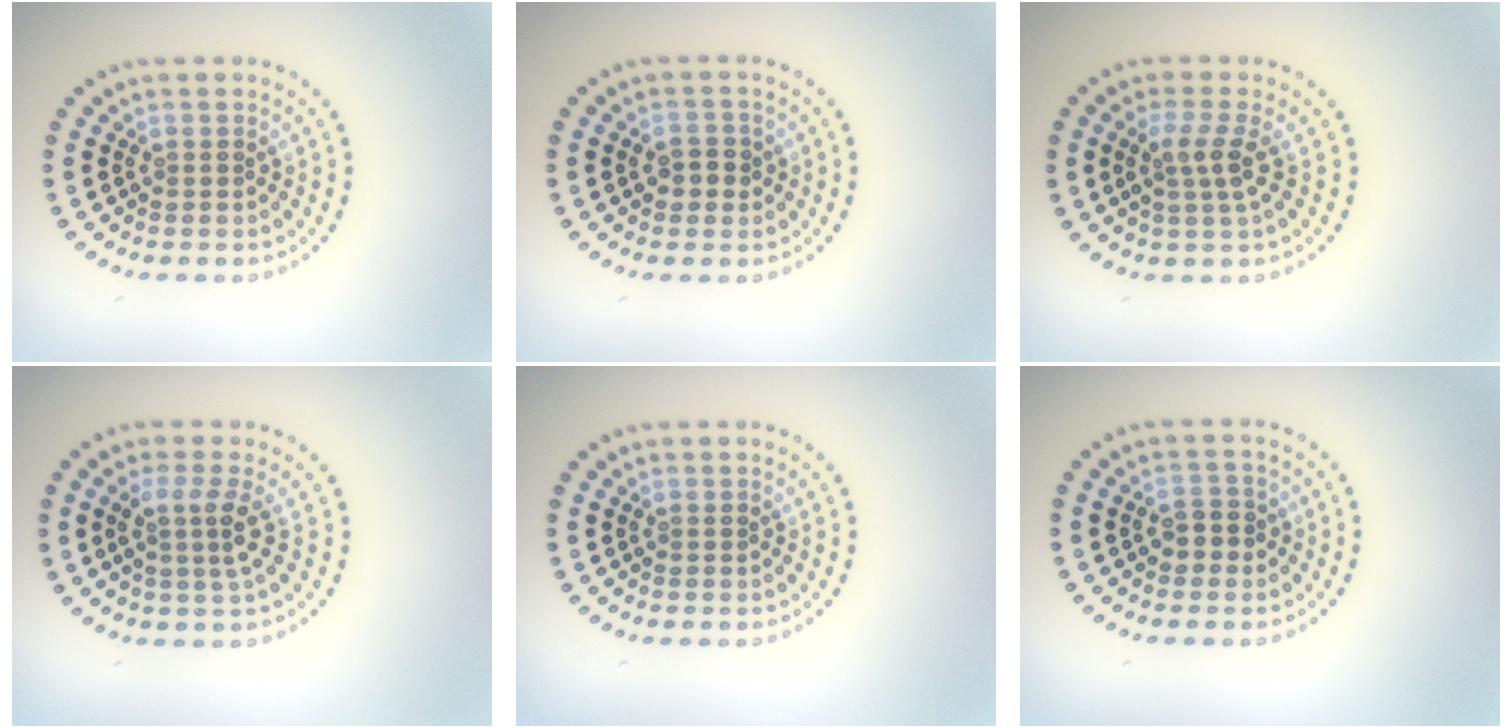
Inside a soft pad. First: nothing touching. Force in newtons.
{"total": 1.9, "press": 1.8, "slide": 0.4}
{"total": 2.5, "press": 2.1, "slide": 1.4}
{"total": 2.5, "press": 1.9, "slide": 1.6}
{"total": 0.0}
{"total": 1.9, "press": 1.8, "slide": 0.5}